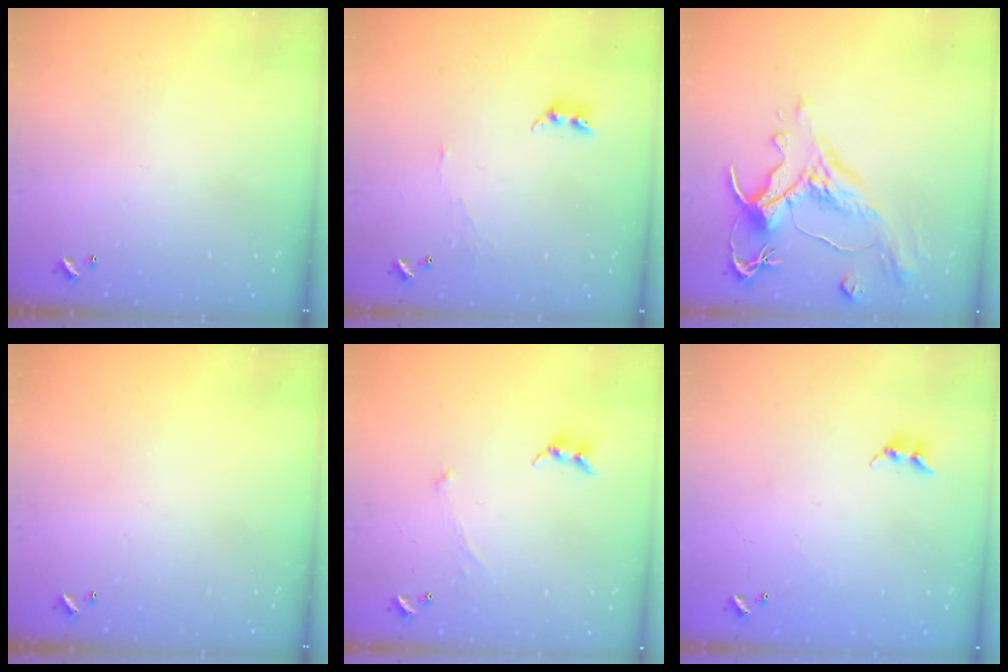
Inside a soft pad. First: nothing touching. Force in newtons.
{"total": 4.6, "press": 4.6, "slide": 0.5}
{"total": 1.5, "press": 0.1, "slide": 1.5}
{"total": 0.0}
{"total": 0.6, "press": 0.6, "slide": 0.3}
{"total": 5.9, "press": 5.9, "slide": 0.4}